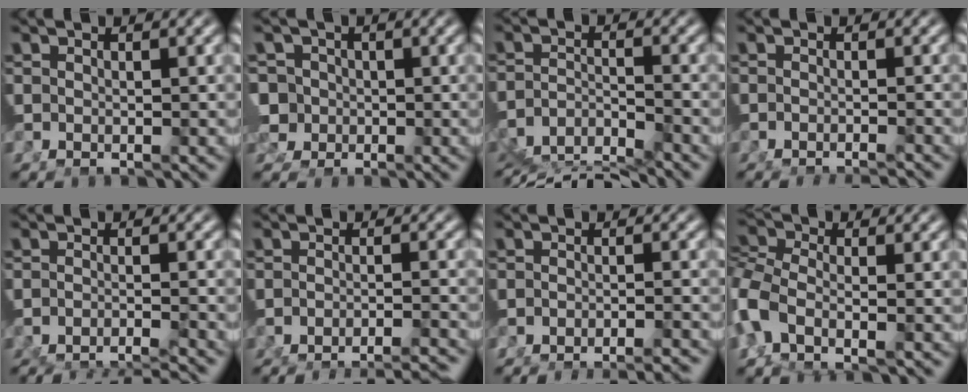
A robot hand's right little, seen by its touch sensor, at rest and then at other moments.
{"total": 5.9, "force": [-1.2, 5.4, 2.0], "torque": [-0.048, -0.026, -0.015]}
{"total": 7.2, "force": [-4.6, 3.9, 3.9], "torque": [-0.065, -0.043, -0.059]}
{"total": 3.3, "force": [-3.2, 0.4, 0.7], "torque": [-0.001, -0.005, -0.048]}
{"total": 9.0, "force": [-8.0, 3.3, 2.2], "torque": [-0.026, -0.023, -0.120]}
{"total": 9.1, "force": [-8.7, 2.0, 1.9], "torque": [-0.011, -0.017, -0.130]}
{"total": 6.1, "force": [-6.0, 0.8, 1.2], "torque": [0.005, -0.006, -0.092]}
{"total": 4.3, "force": [-0.8, 2.9, 3.1], "torque": [-0.094, -0.017, -0.009]}